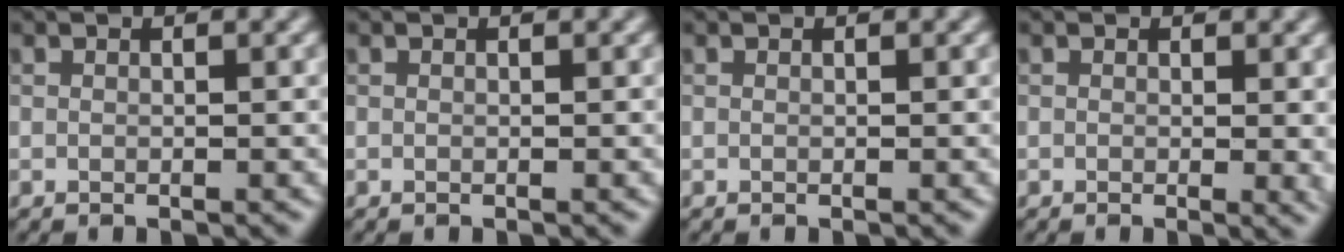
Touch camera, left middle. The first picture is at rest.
{"total": 0.0}
{"total": 0.0}
{"total": 1.6, "force": [0.2, 0.4, 1.5], "torque": [-0.015, -0.007, 0.003]}